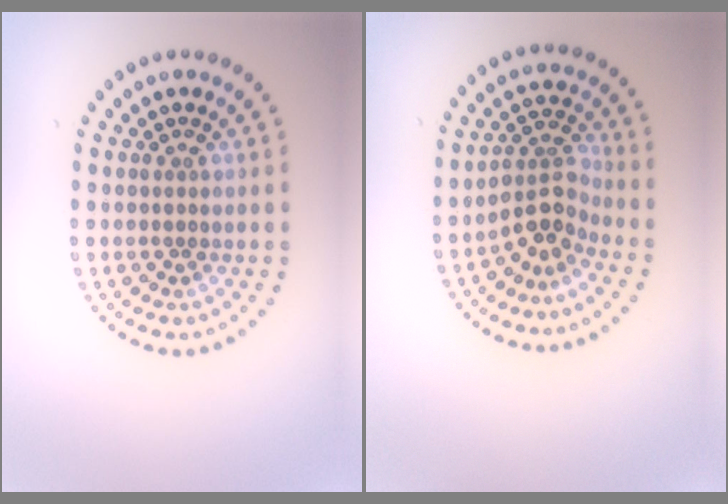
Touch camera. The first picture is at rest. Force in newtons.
{"total": 3.0, "press": 2.4, "slide": 1.9}